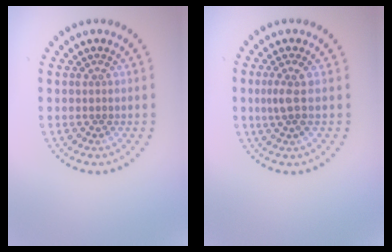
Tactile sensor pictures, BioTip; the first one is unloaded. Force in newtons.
{"total": 1.9, "press": 1.4, "slide": 1.2}